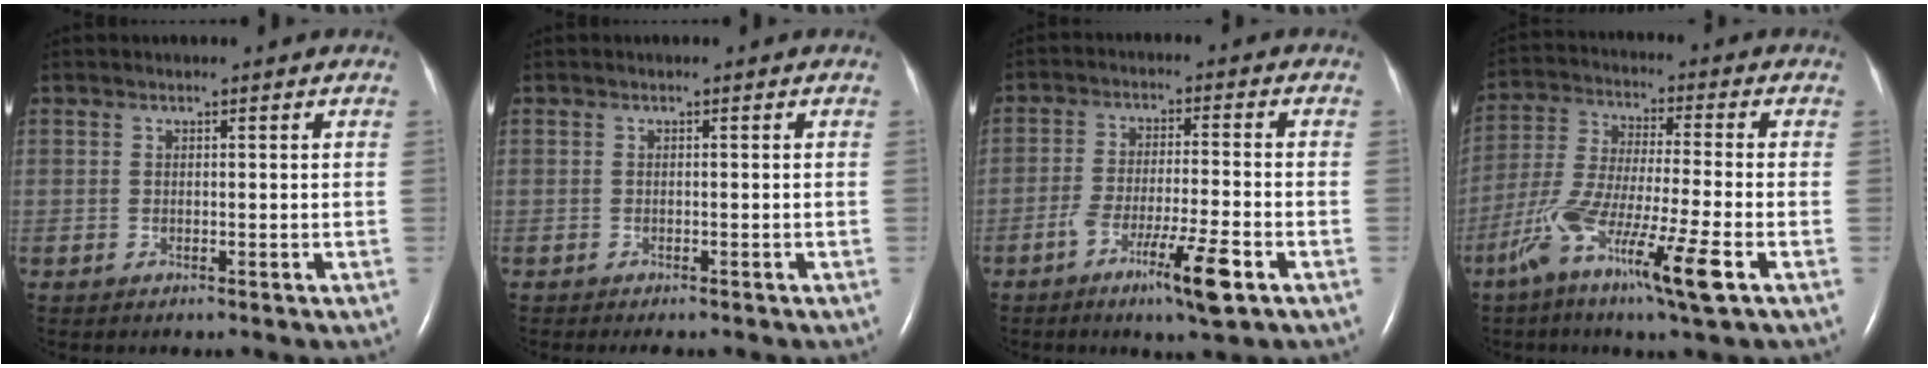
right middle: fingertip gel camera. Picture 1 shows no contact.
{"total": 1.8, "force": [-1.5, 0.5, 0.9], "torque": [-0.011, -0.004, -0.014]}
{"total": 8.6, "force": [-4.7, 0.0, 7.2], "torque": [-0.129, -0.016, -0.081]}
{"total": 13.9, "force": [-6.9, 0.4, 12.0], "torque": [-0.247, -0.026, -0.128]}